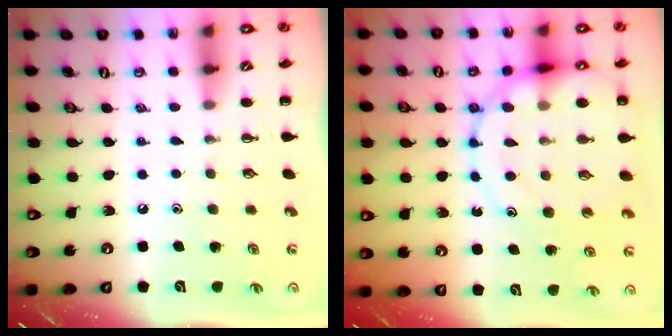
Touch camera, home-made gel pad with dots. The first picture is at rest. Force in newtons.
{"total": 18.9, "press": 18.6, "slide": 3.6}